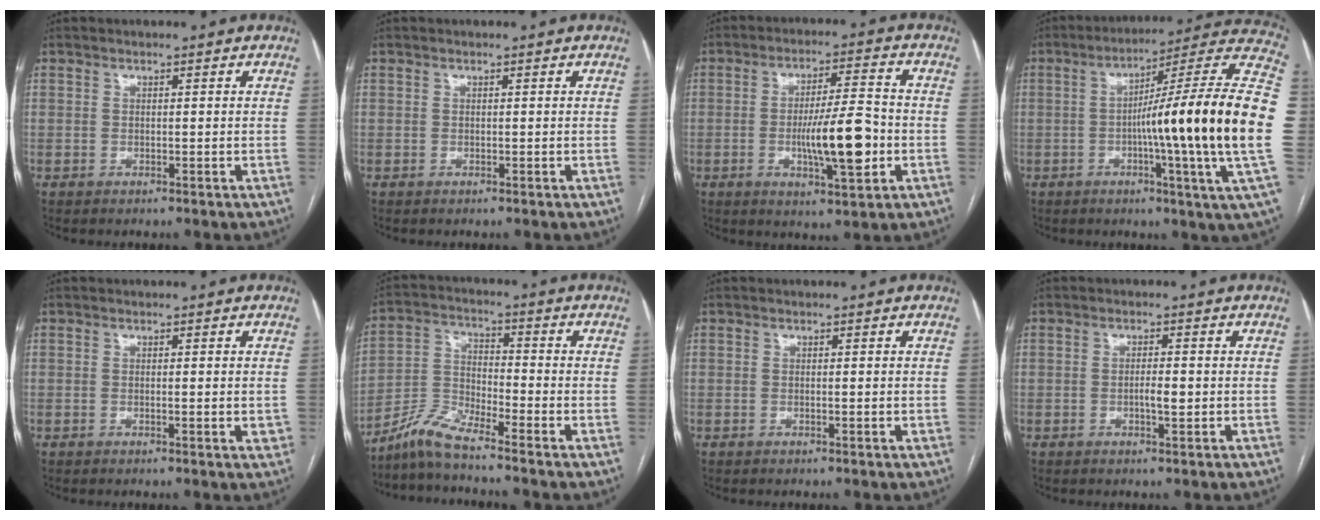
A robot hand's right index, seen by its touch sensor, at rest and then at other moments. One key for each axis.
{"total": 0.0}
{"total": 11.2, "fx": -2.5, "fy": 1.7, "fz": 10.8, "tx": -0.184, "ty": -0.001, "tz": -0.038}
{"total": 25.8, "fx": -2.6, "fy": -1.3, "fz": 25.7, "tx": -0.289, "ty": 0.010, "tz": -0.060}
{"total": 2.7, "fx": -0.3, "fy": 0.7, "fz": 2.6, "tx": -0.036, "ty": -0.006, "tz": -0.004}
{"total": 6.2, "fx": -5.8, "fy": -0.3, "fz": 2.4, "tx": -0.054, "ty": -0.006, "tz": -0.119}
{"total": 1.2, "fx": -0.1, "fy": 0.2, "fz": 1.2, "tx": -0.021, "ty": -0.003, "tz": 0.000}
{"total": 2.5, "fx": -0.4, "fy": 0.5, "fz": 2.4, "tx": -0.044, "ty": 0.001, "tz": -0.007}